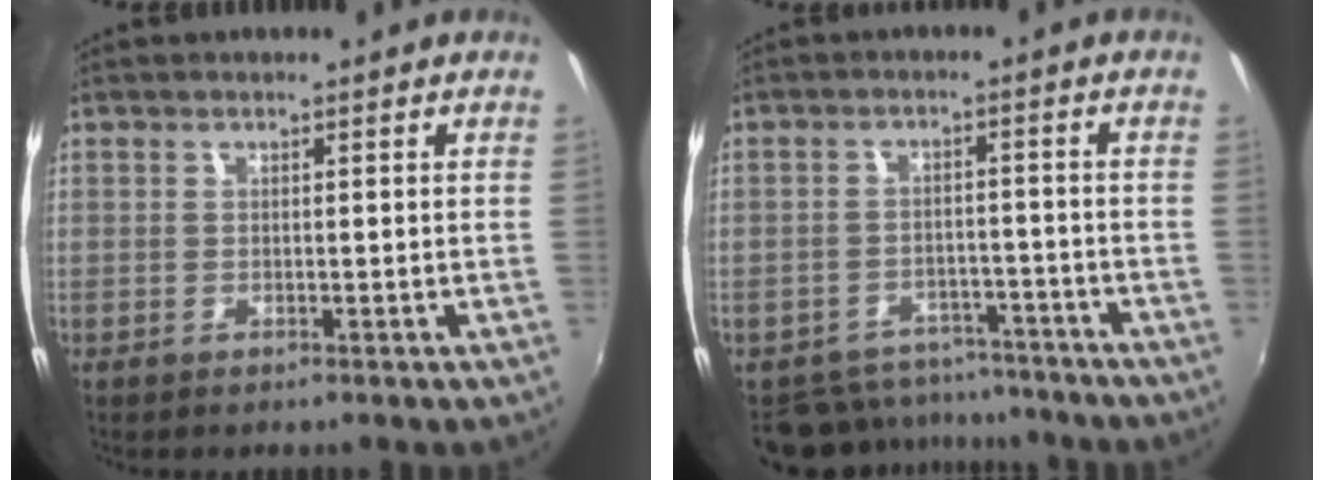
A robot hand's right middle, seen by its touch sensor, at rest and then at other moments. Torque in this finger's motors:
{"motor_torque": [-0.18, -0.50, 0.05, -0.01]}